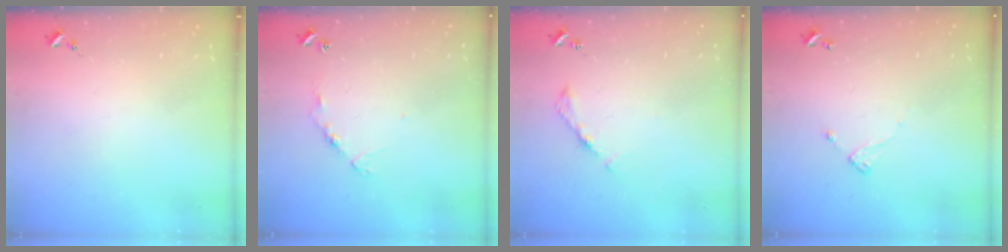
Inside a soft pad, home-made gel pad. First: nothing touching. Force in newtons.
{"total": 6.1, "press": 6.1, "slide": 0.5}
{"total": 5.3, "press": 5.3, "slide": 0.5}
{"total": 5.8, "press": 5.8, "slide": 0.5}